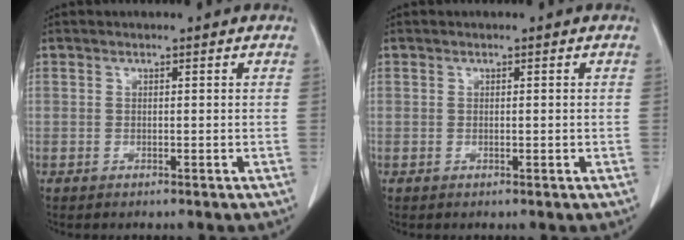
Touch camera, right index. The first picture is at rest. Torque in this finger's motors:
{"motor_torque": [-0.20, 0.20, 0.00, -0.01]}